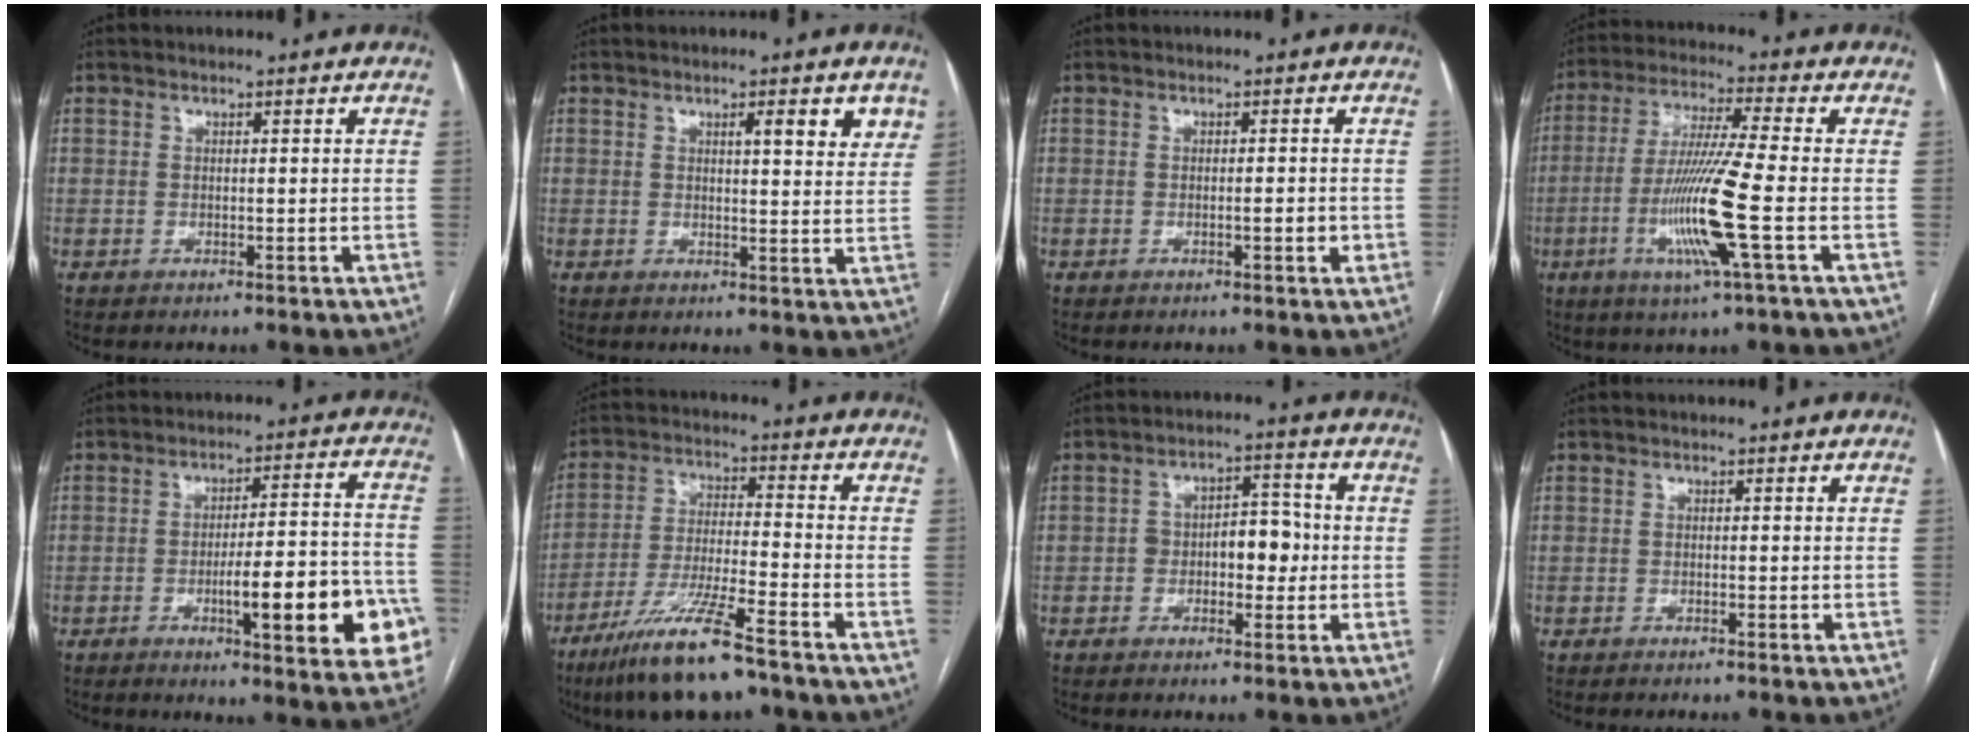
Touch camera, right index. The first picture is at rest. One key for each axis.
{"total": 5.3, "fx": 2.8, "fy": 1.0, "fz": 4.5, "tx": -0.052, "ty": -0.004, "tz": 0.032}
{"total": 1.6, "fx": -0.5, "fy": 0.3, "fz": 1.5, "tx": -0.023, "ty": -0.001, "tz": -0.008}
{"total": 12.4, "fx": -3.3, "fy": -1.1, "fz": 11.9, "tx": -0.240, "ty": -0.018, "tz": -0.071}
{"total": 16.7, "fx": -5.8, "fy": 3.0, "fz": 15.4, "tx": -0.150, "ty": 0.020, "tz": -0.065}
{"total": 13.0, "fx": -9.1, "fy": 1.0, "fz": 9.3, "tx": -0.183, "ty": -0.032, "tz": -0.164}
{"total": 6.4, "fx": -0.8, "fy": 3.5, "fz": 5.3, "tx": -0.075, "ty": 0.025, "tz": -0.011}
{"total": 0.7, "fx": -0.6, "fy": -0.1, "fz": 0.3, "tx": -0.008, "ty": 0.000, "tz": -0.009}